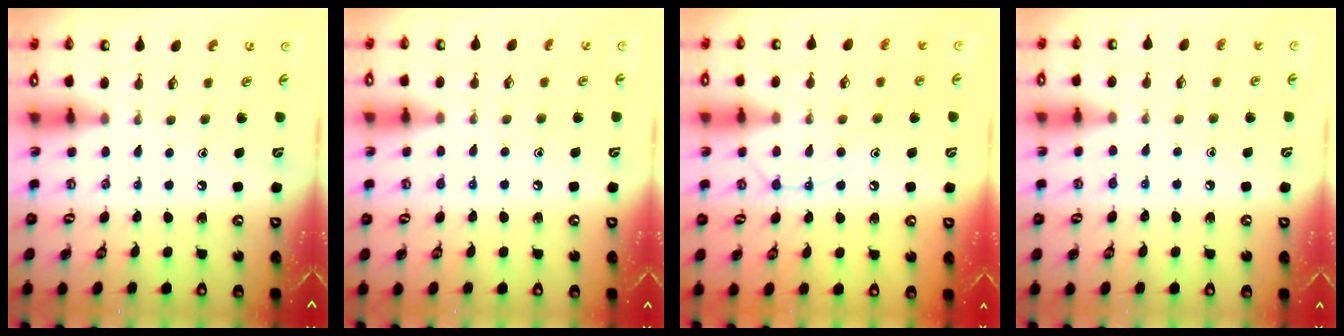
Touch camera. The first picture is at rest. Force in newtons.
{"total": 5.7, "press": 5.7, "slide": 0.6}
{"total": 12.0, "press": 12.0, "slide": 1.0}
{"total": 3.9, "press": 3.8, "slide": 0.4}